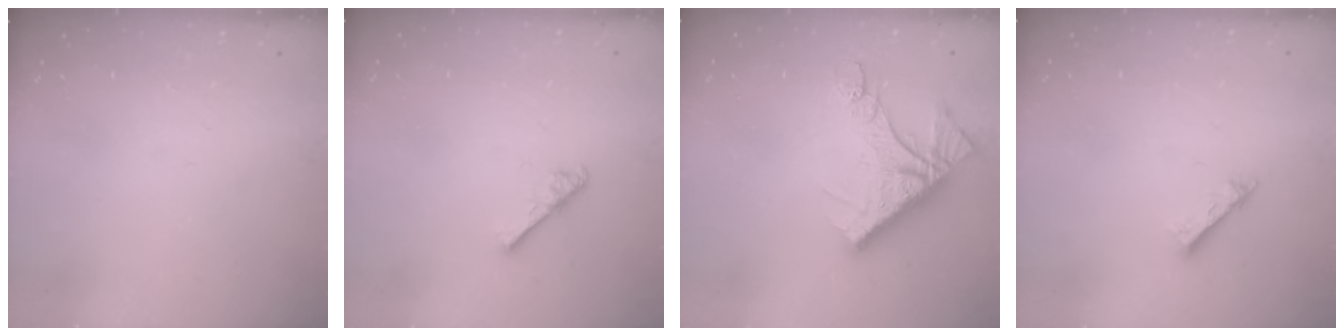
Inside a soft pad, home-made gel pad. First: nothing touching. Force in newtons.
{"total": 4.0, "press": 4.0, "slide": 0.5}
{"total": 13.5, "press": 13.5, "slide": 1.1}
{"total": 2.2, "press": 2.1, "slide": 0.4}